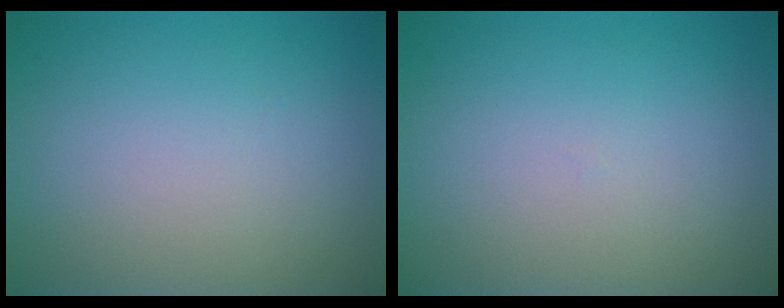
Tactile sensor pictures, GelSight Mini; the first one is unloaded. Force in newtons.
{"total": 0.0}